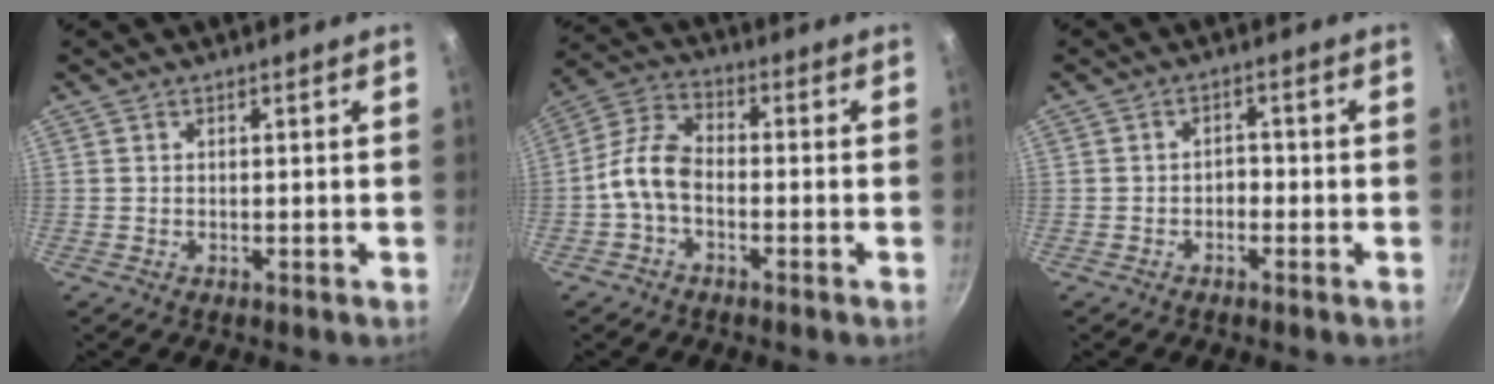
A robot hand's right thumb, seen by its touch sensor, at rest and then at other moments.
{"total": 7.8, "force": [-2.2, 4.5, 6.0], "torque": [-0.122, 0.036, -0.058]}
{"total": 2.0, "force": [-0.9, 1.4, 1.1], "torque": [-0.004, 0.016, -0.017]}